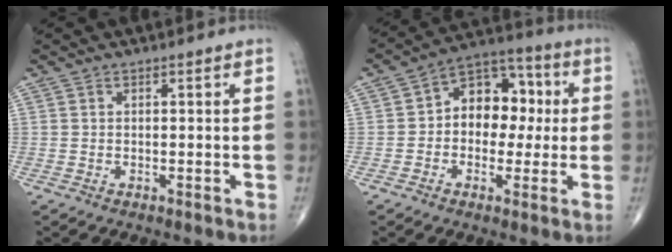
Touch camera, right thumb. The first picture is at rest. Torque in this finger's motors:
{"motor_torque": [-0.21, -0.02, 0.61, -0.04, 0.06]}